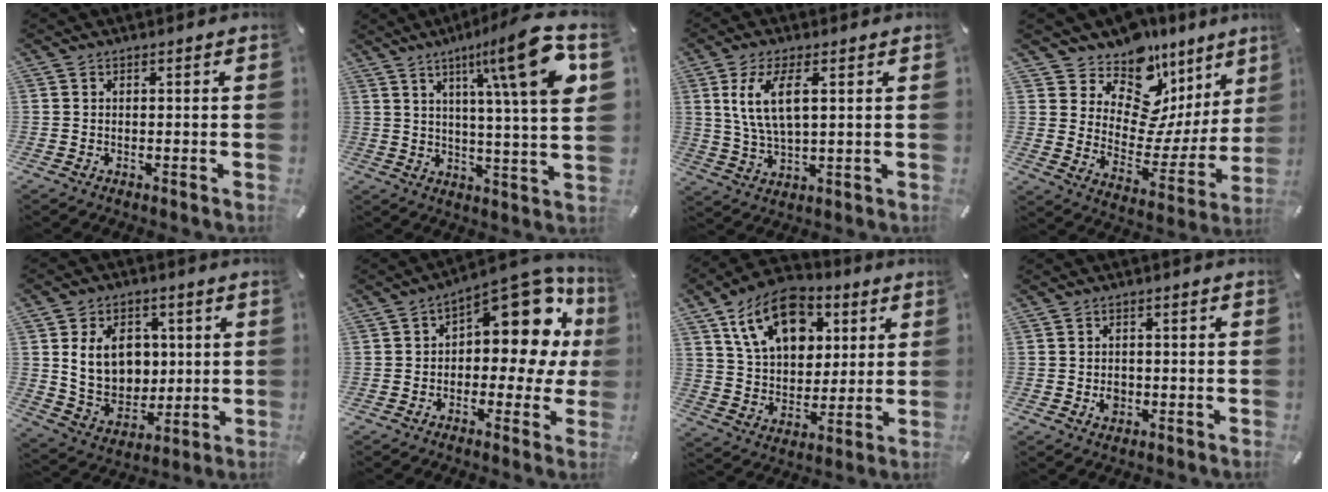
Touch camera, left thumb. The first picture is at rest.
{"total": 19.0, "force": [8.3, 2.7, 16.9], "torque": [-0.248, -0.042, 0.110]}
{"total": 9.6, "force": [3.4, 3.9, 8.1], "torque": [-0.175, -0.004, 0.054]}
{"total": 12.4, "force": [9.3, 7.4, 3.3], "torque": [-0.047, -0.122, 0.159]}
{"total": 12.8, "force": [2.7, 10.7, 6.5], "torque": [-0.123, 0.000, 0.058]}
{"total": 16.3, "force": [6.8, 8.2, 12.4], "torque": [-0.158, -0.059, 0.110]}
{"total": 16.8, "force": [7.6, 11.9, 9.2], "torque": [-0.148, -0.019, 0.142]}
{"total": 3.2, "force": [-0.8, 2.8, 1.5], "torque": [-0.018, 0.001, -0.015]}